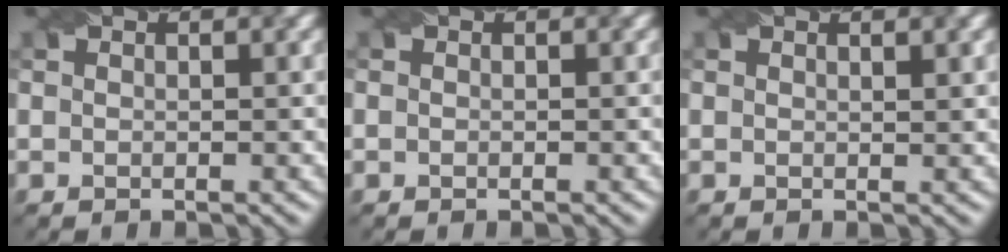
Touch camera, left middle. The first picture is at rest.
{"total": 0.0}
{"total": 1.6, "force": [1.1, 0.4, 1.1], "torque": [-0.011, 0.003, 0.007]}